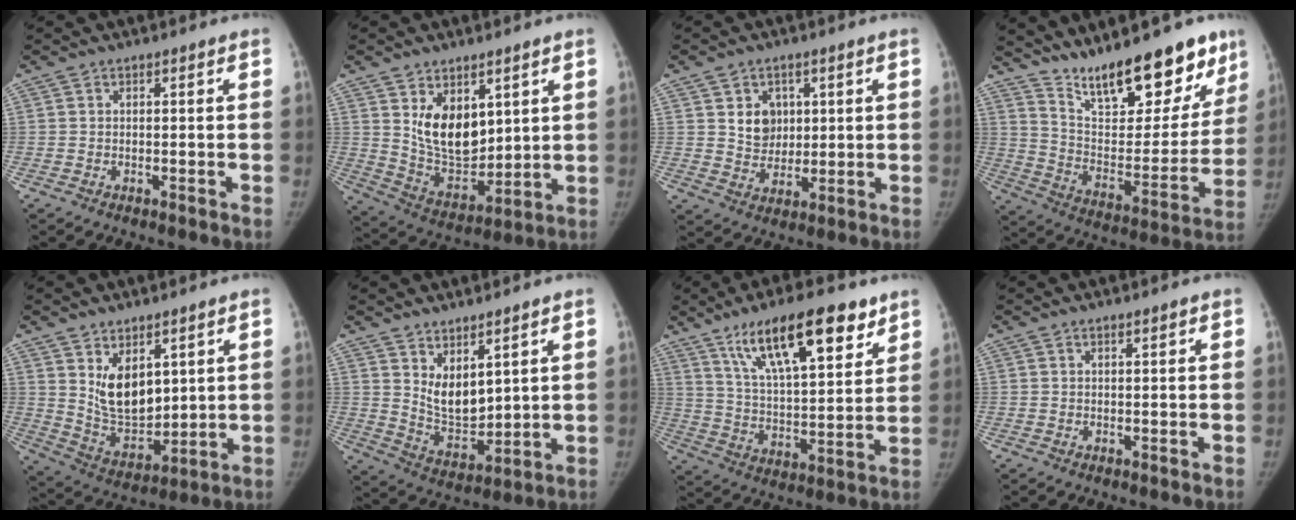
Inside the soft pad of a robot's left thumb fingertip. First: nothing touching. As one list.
[{"total": 12.9, "force": [4.8, 8.0, 8.9], "torque": [-0.108, -0.045, 0.107]}, {"total": 6.5, "force": [2.1, 5.5, 3.0], "torque": [-0.018, -0.013, 0.042]}, {"total": 23.6, "force": [17.6, 8.0, 13.5], "torque": [-0.148, -0.094, 0.283]}, {"total": 11.1, "force": [4.3, 6.7, 7.8], "torque": [-0.098, -0.043, 0.098]}, {"total": 8.6, "force": [4.5, 4.4, 5.9], "torque": [-0.075, -0.050, 0.098]}, {"total": 19.8, "force": [12.2, 6.5, 14.2], "torque": [-0.204, -0.042, 0.213]}, {"total": 0.8, "force": [0.6, 0.1, 0.5], "torque": [-0.007, -0.003, 0.011]}]